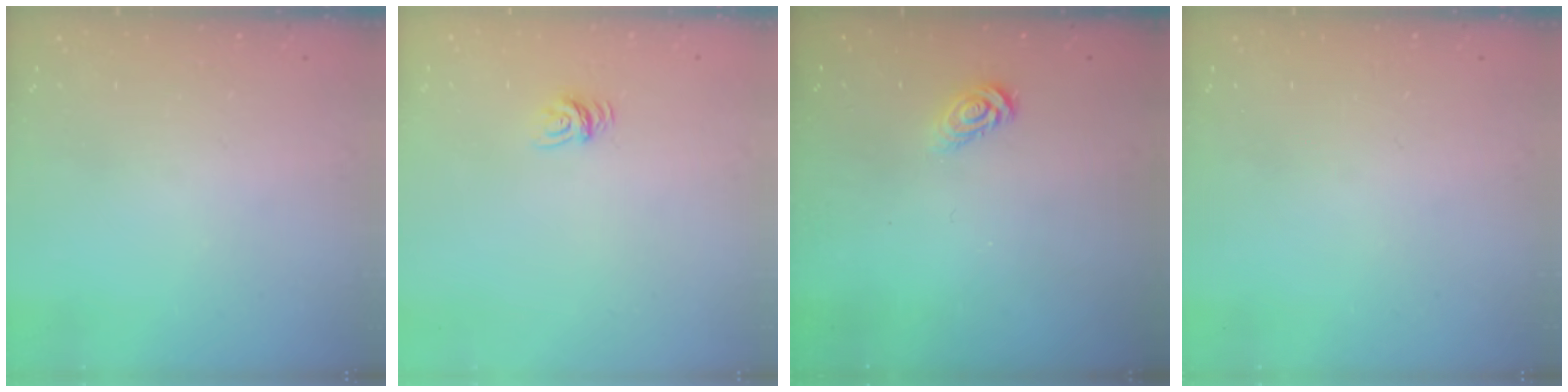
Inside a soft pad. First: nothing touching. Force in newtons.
{"total": 5.4, "press": 5.4, "slide": 0.3}
{"total": 3.6, "press": 3.5, "slide": 0.3}
{"total": 0.0}